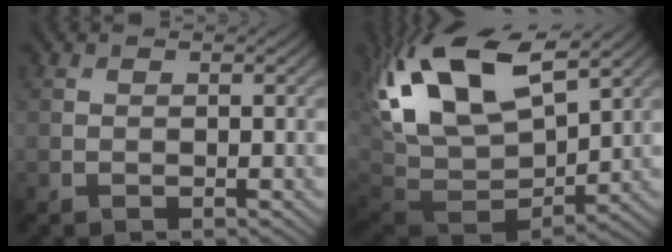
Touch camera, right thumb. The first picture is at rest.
{"total": 19.2, "force": [7.3, 10.2, 14.5], "torque": [-0.309, 0.016, 0.168]}